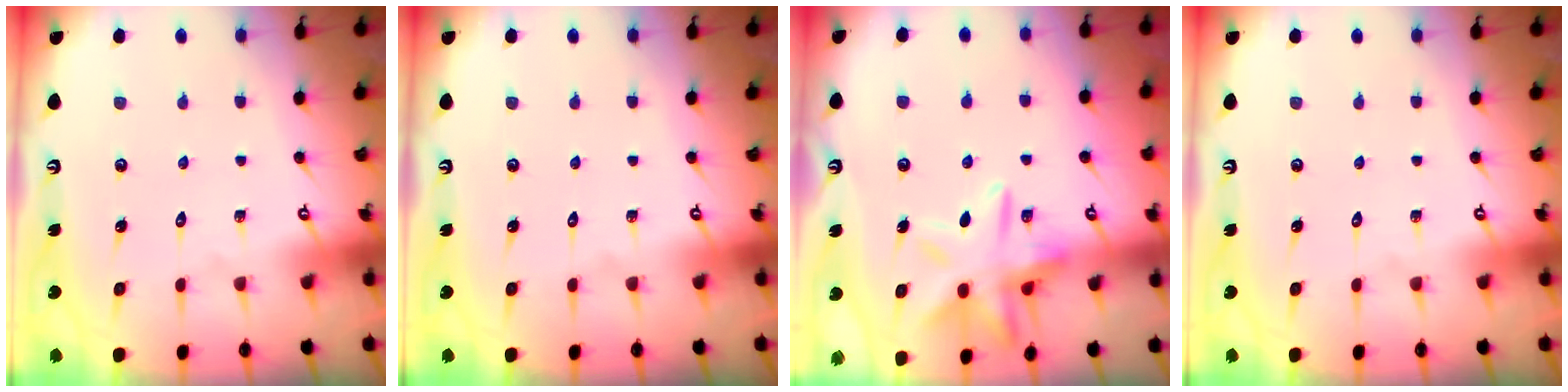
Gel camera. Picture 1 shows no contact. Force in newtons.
{"total": 0.0}
{"total": 14.6, "press": 14.6, "slide": 1.1}
{"total": 0.0}